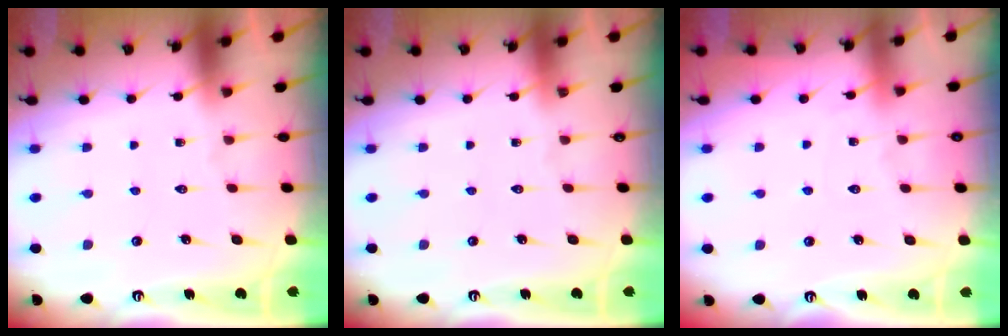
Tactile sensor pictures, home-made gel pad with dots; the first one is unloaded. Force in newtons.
{"total": 0.0}
{"total": 5.1, "press": 5.0, "slide": 0.6}